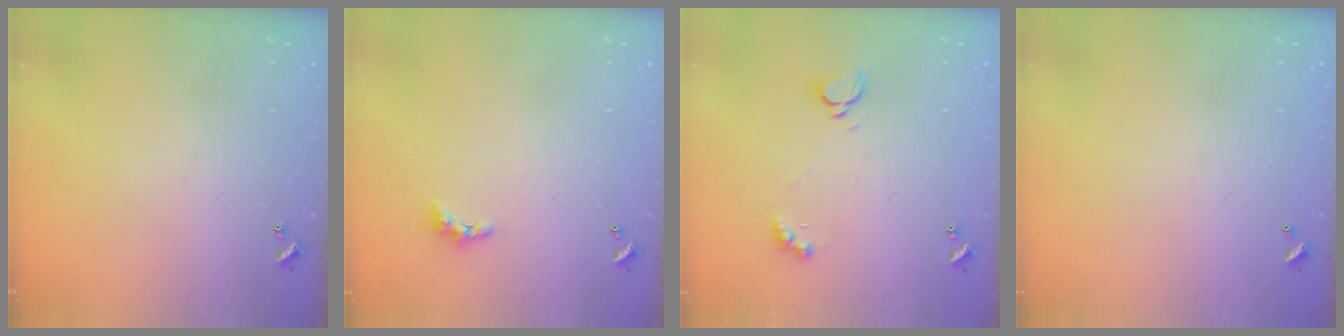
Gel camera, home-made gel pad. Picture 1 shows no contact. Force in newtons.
{"total": 2.7, "press": 2.7, "slide": 0.6}
{"total": 2.3, "press": 2.2, "slide": 0.3}
{"total": 2.9, "press": 2.9, "slide": 0.1}